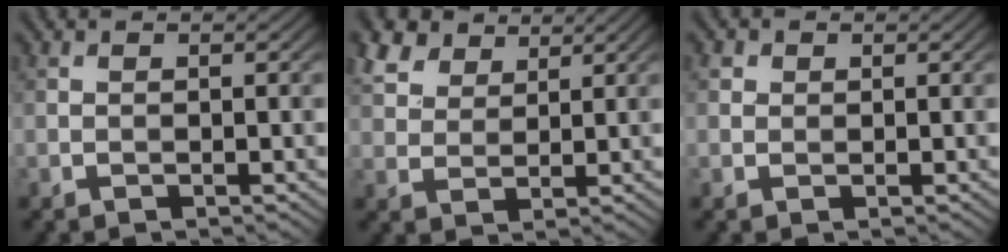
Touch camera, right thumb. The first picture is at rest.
{"total": 5.7, "force": [4.0, 3.2, 2.5], "torque": [-0.070, 0.009, 0.084]}
{"total": 1.3, "force": [0.5, 1.1, 0.4], "torque": [-0.006, 0.000, 0.006]}